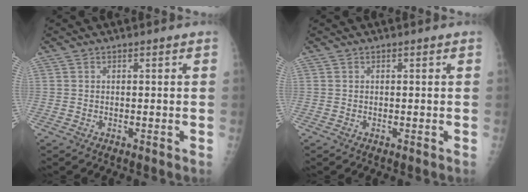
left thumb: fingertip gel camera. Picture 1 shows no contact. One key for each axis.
{"total": 0.0}